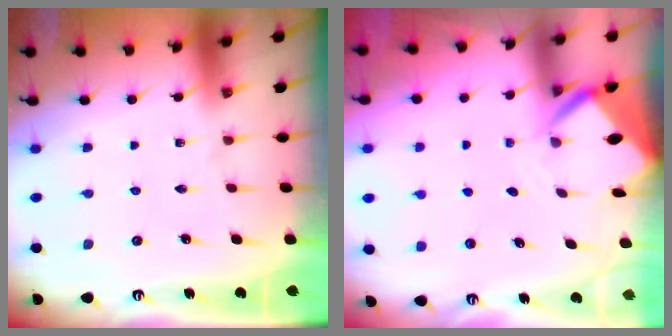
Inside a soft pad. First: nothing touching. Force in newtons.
{"total": 3.9, "press": 3.9, "slide": 0.2}